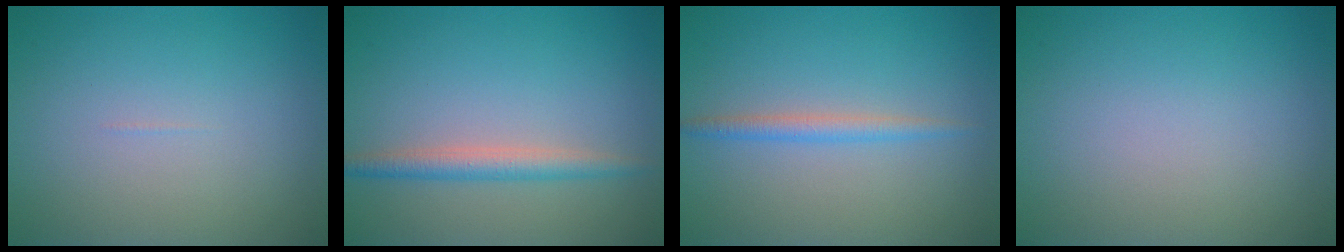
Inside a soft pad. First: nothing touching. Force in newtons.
{"total": 2.5, "press": 2.5, "slide": 0.1}
{"total": 1.7, "press": 1.7, "slide": 0.1}
{"total": 0.0}